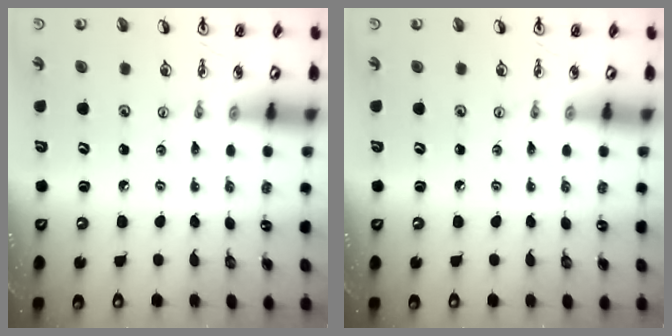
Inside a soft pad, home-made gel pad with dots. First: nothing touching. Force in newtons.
{"total": 0.0}